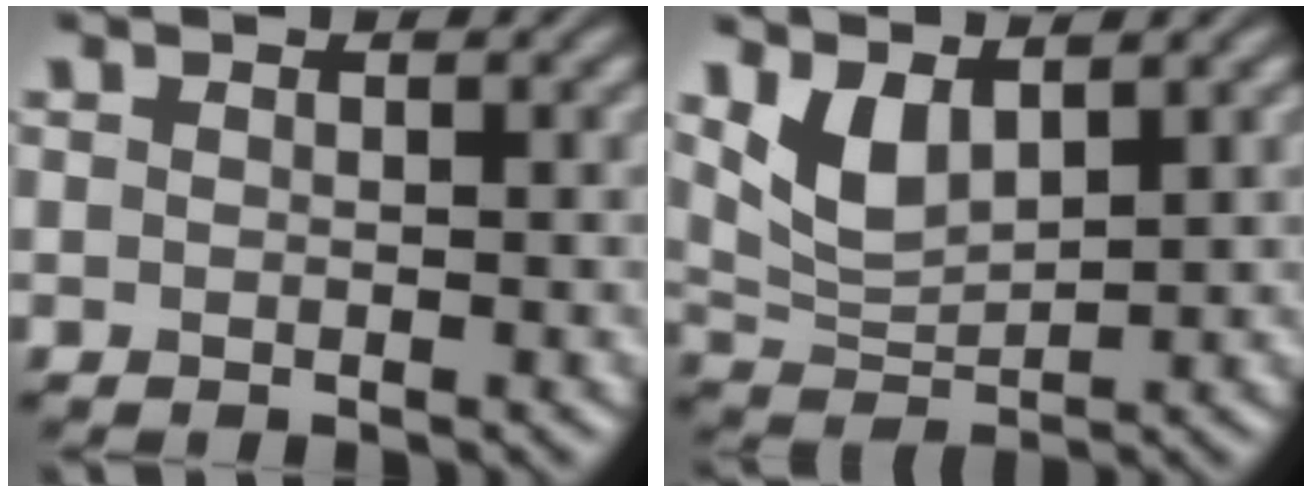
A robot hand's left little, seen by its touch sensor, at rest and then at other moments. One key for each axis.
{"total": 3.8, "fx": 2.2, "fy": 1.7, "fz": 2.6, "tx": -0.062, "ty": -0.010, "tz": 0.050}